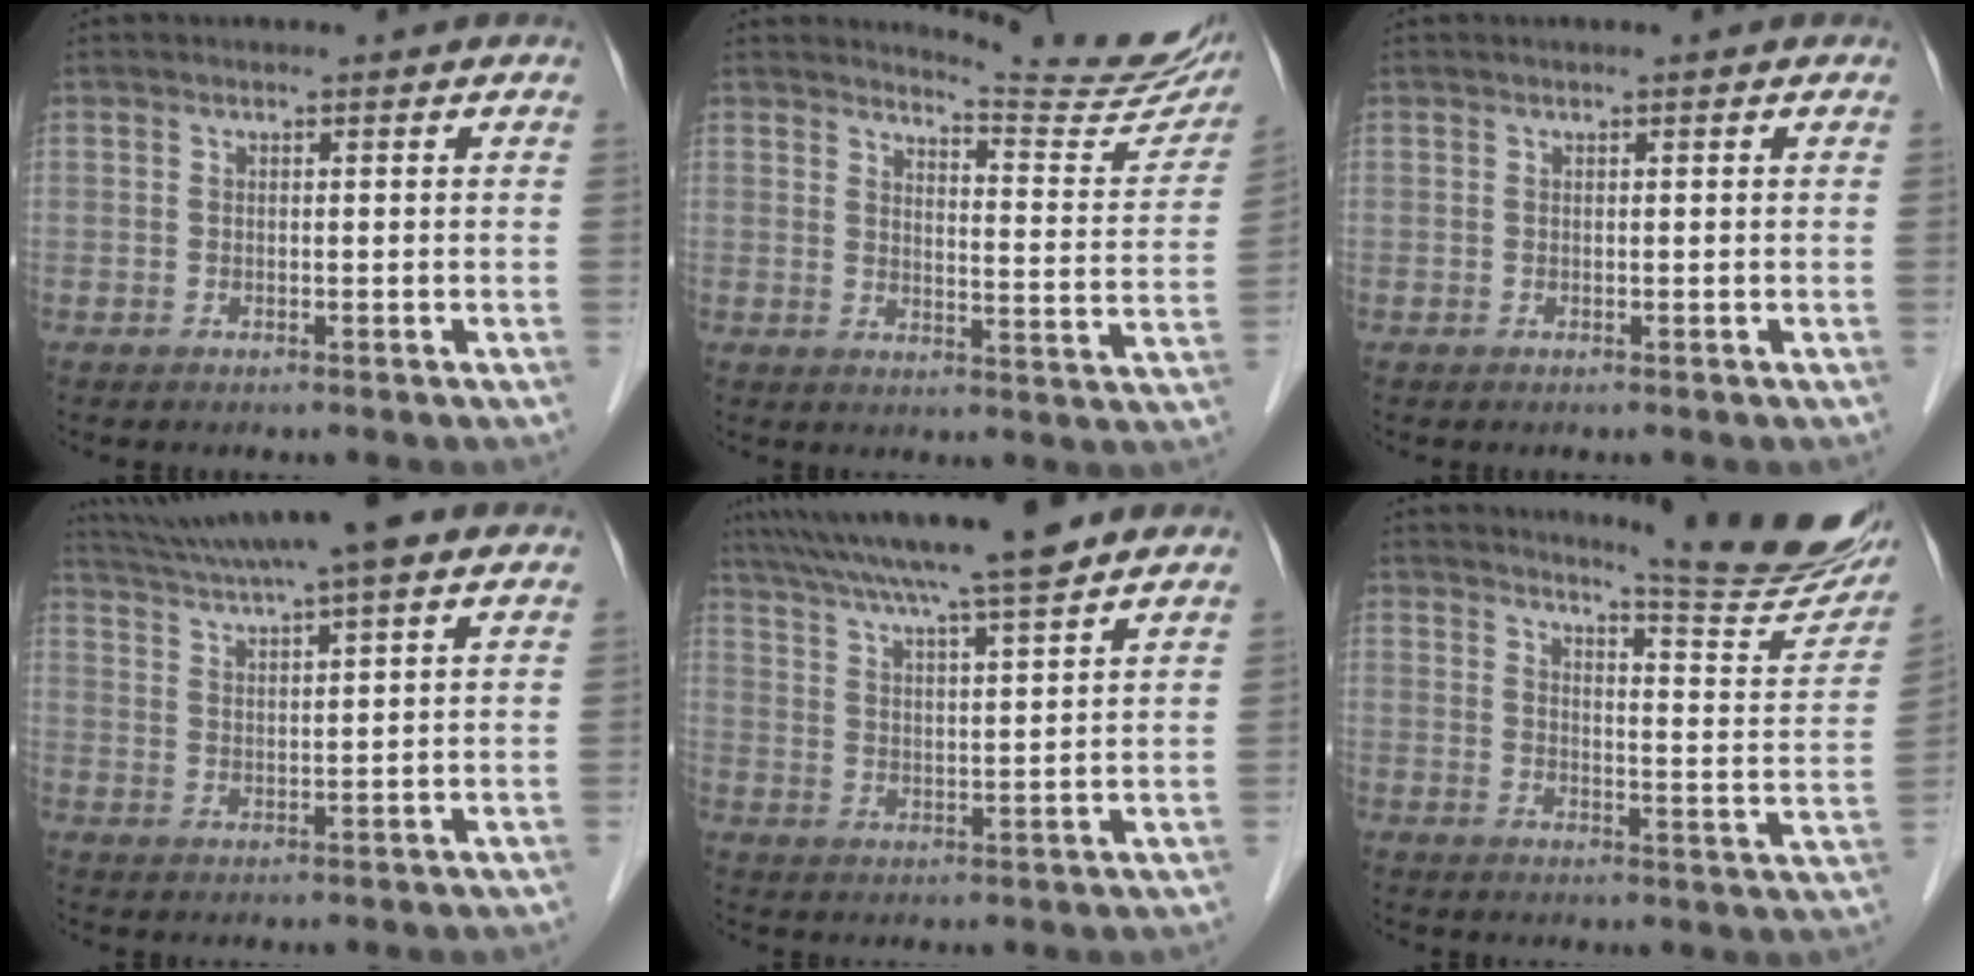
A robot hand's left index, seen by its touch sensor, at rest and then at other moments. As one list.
[{"total": 12.3, "force": [12.1, 0.2, 2.3], "torque": [-0.025, -0.075, 0.134]}, {"total": 0.0}, {"total": 13.9, "force": [11.6, 0.5, 7.7], "torque": [-0.139, 0.033, 0.177]}, {"total": 16.5, "force": [14.0, -0.2, 8.7], "torque": [-0.156, 0.027, 0.215]}, {"total": 15.5, "force": [14.5, 0.0, 5.7], "torque": [-0.077, -0.085, 0.167]}]